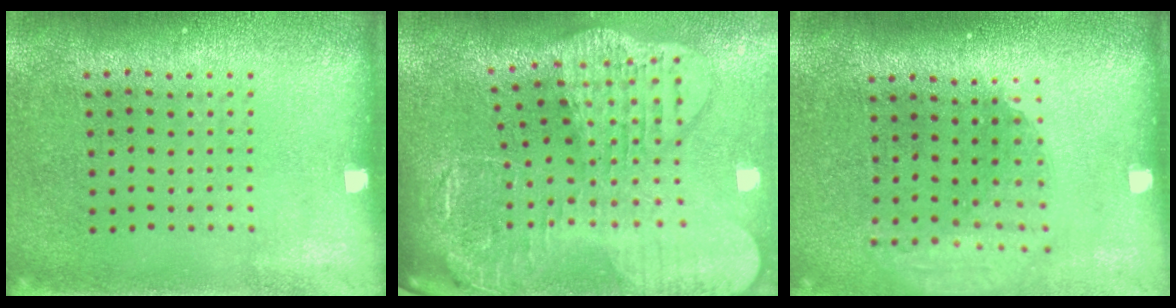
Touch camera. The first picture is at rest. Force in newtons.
{"total": 4.0, "press": 3.1, "slide": 2.6}
{"total": 1.9, "press": 1.5, "slide": 1.3}